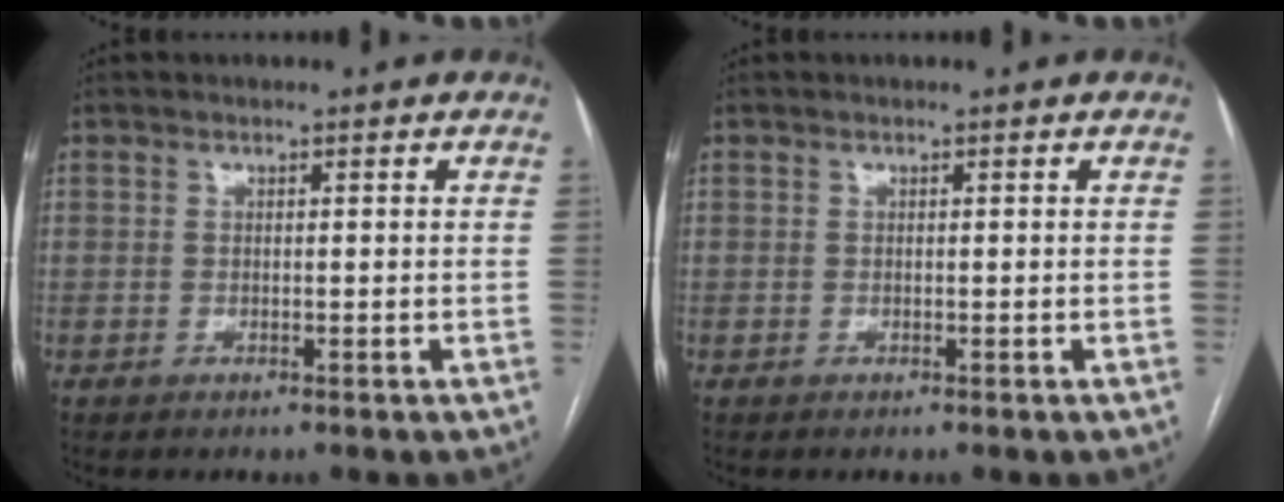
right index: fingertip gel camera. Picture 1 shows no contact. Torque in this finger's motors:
{"motor_torque": [0.00, 0.00, 0.00, 0.00]}